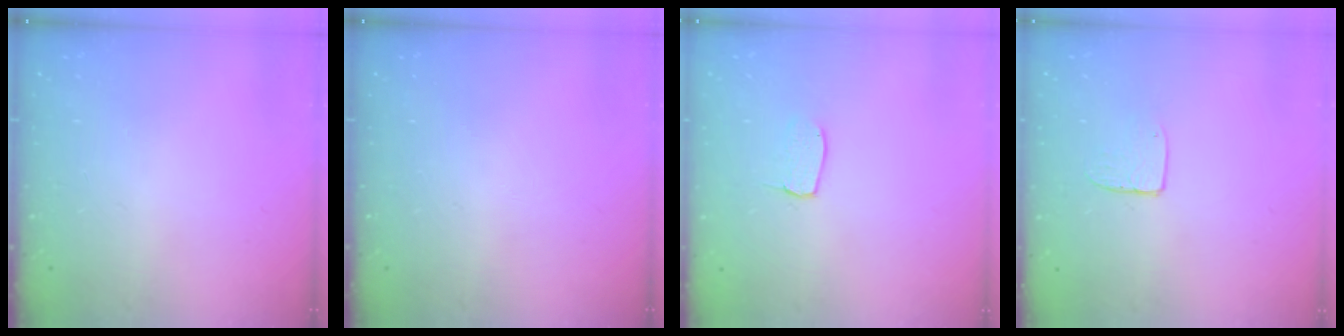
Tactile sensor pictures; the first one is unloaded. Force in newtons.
{"total": 0.0}
{"total": 3.9, "press": 3.9, "slide": 0.2}
{"total": 5.4, "press": 5.4, "slide": 0.4}